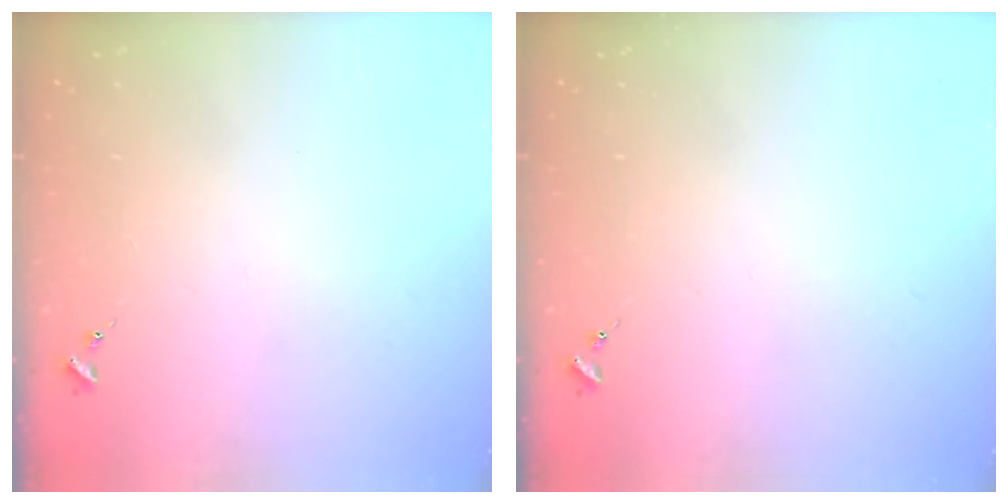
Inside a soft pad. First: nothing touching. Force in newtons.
{"total": 0.0}